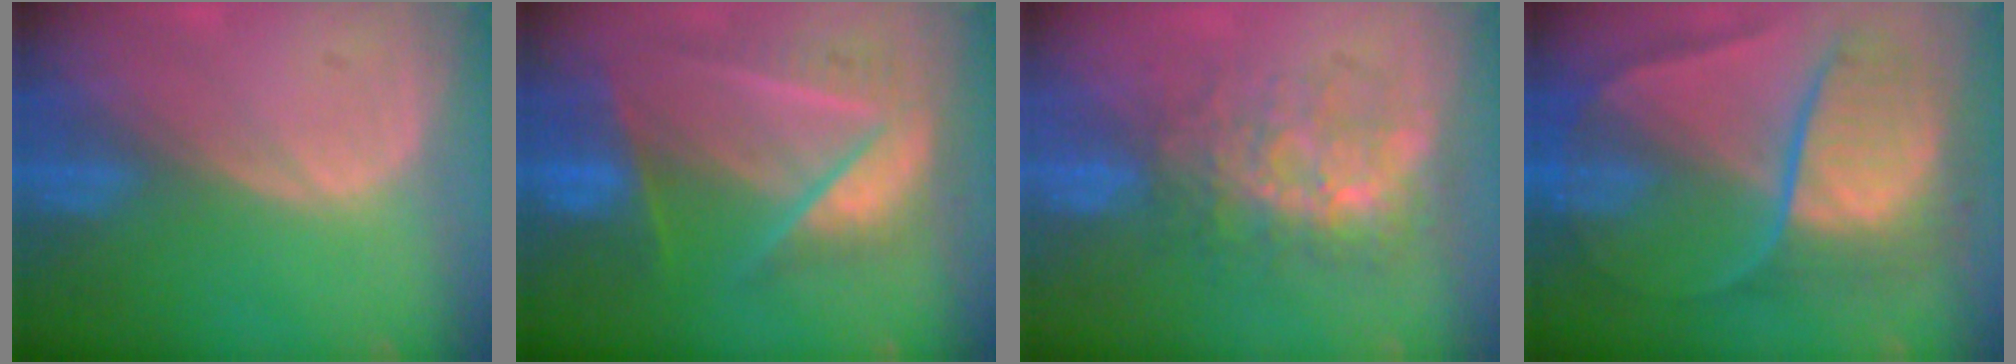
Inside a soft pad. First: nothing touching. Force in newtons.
{"total": 9.0, "press": 8.1, "slide": 3.8}
{"total": 8.7, "press": 7.5, "slide": 4.4}
{"total": 10.2, "press": 10.2, "slide": 1.0}